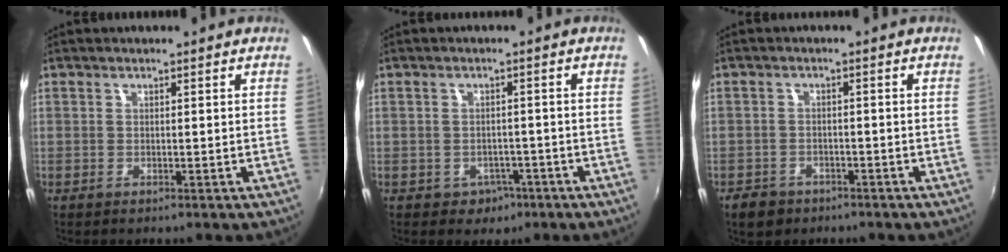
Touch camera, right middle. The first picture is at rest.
{"total": 4.1, "force": [-2.1, 3.4, 1.0], "torque": [-0.030, 0.003, -0.022]}
{"total": 4.6, "force": [-3.1, 3.1, 1.4], "torque": [-0.045, -0.003, -0.048]}